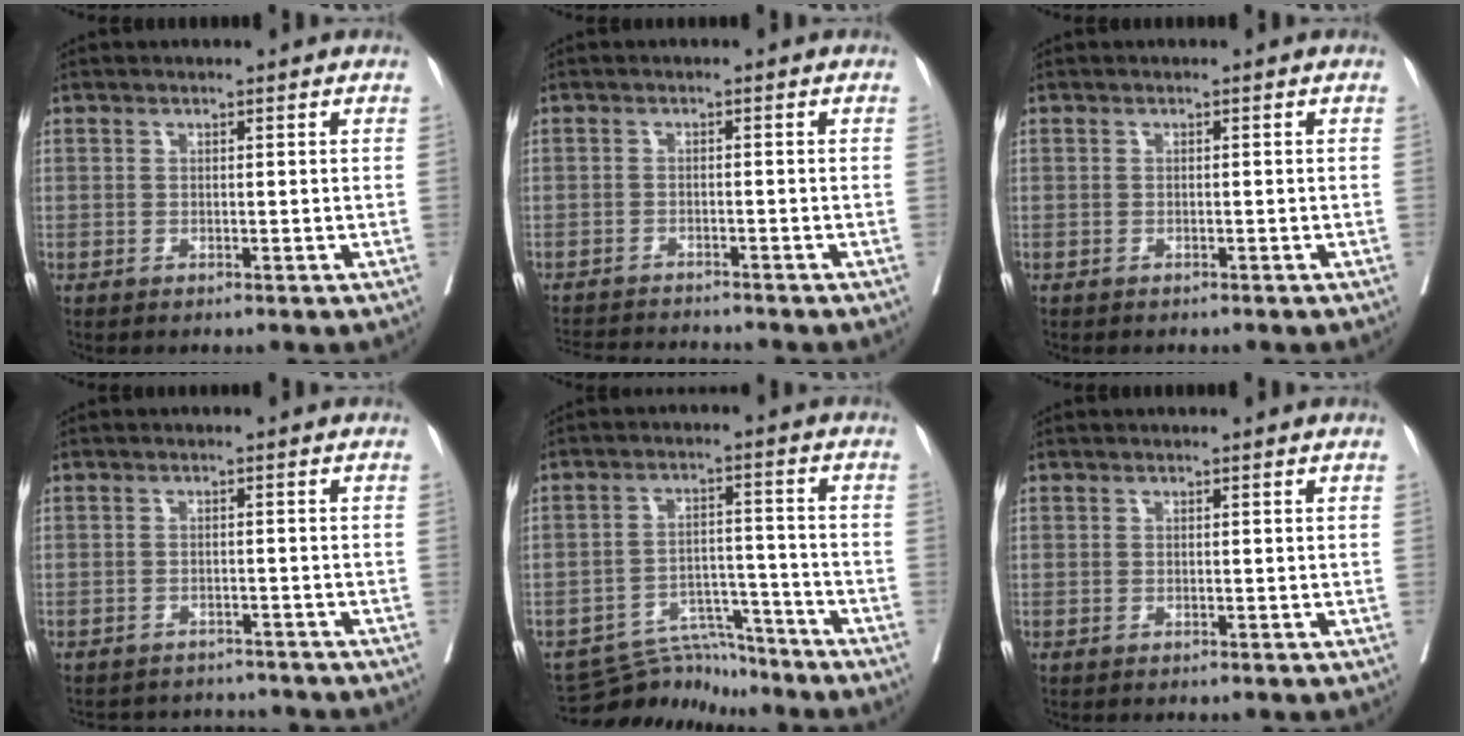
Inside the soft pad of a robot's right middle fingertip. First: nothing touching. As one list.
[{"total": 7.7, "force": [-7.5, 0.2, 1.8], "torque": [-0.024, -0.005, -0.116]}, {"total": 0.9, "force": [-0.8, 0.4, 0.3], "torque": [-0.010, 0.001, -0.012]}, {"total": 7.6, "force": [-7.3, 2.0, 0.6], "torque": [-0.007, 0.013, -0.090]}, {"total": 8.3, "force": [-8.1, 1.8, -0.5], "torque": [0.013, 0.024, -0.134]}, {"total": 0.0}]